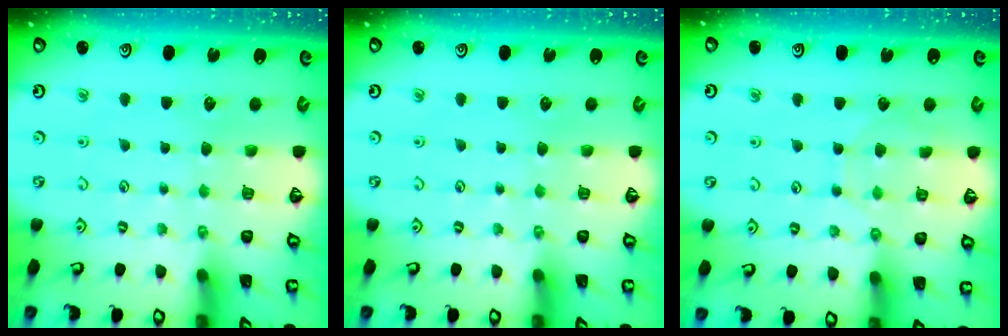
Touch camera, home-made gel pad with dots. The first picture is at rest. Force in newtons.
{"total": 0.0}
{"total": 4.6, "press": 4.6, "slide": 0.5}